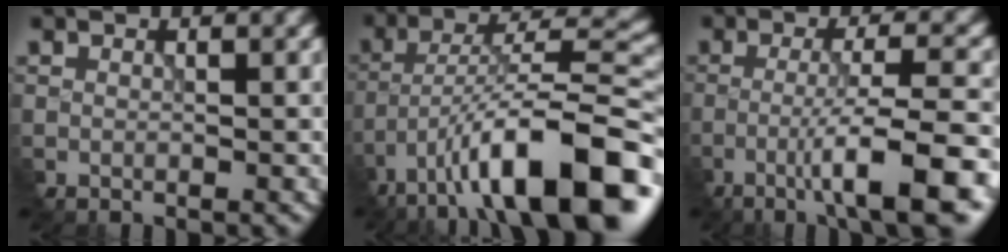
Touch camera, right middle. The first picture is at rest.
{"total": 13.5, "force": [-8.1, 3.6, 10.2], "torque": [-0.154, 0.011, -0.136]}
{"total": 8.0, "force": [-3.9, 1.2, 6.9], "torque": [-0.107, 0.009, -0.067]}